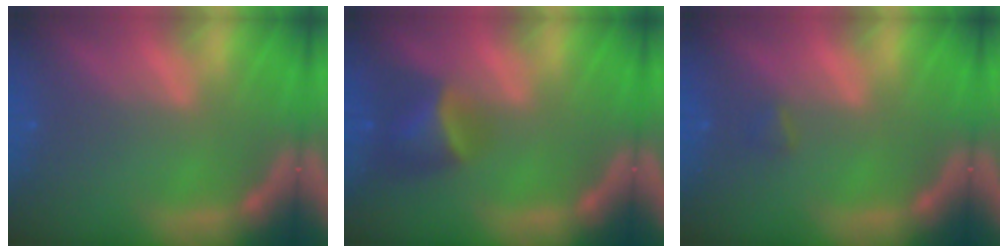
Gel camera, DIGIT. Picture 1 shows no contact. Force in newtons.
{"total": 4.0}
{"total": 0.9}